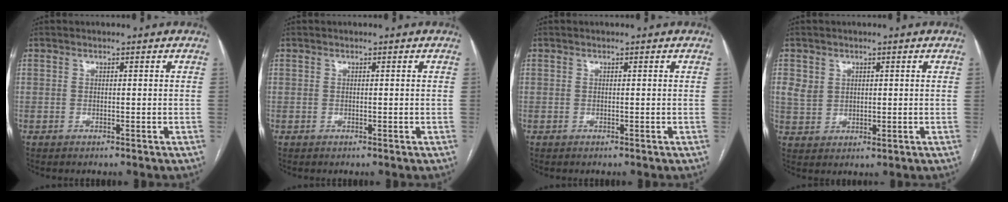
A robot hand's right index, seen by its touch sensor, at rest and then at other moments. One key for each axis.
{"total": 0.0}
{"total": 0.0}
{"total": 4.1, "fx": 1.5, "fy": 3.4, "fz": 1.6, "tx": -0.030, "ty": 0.005, "tz": 0.034}